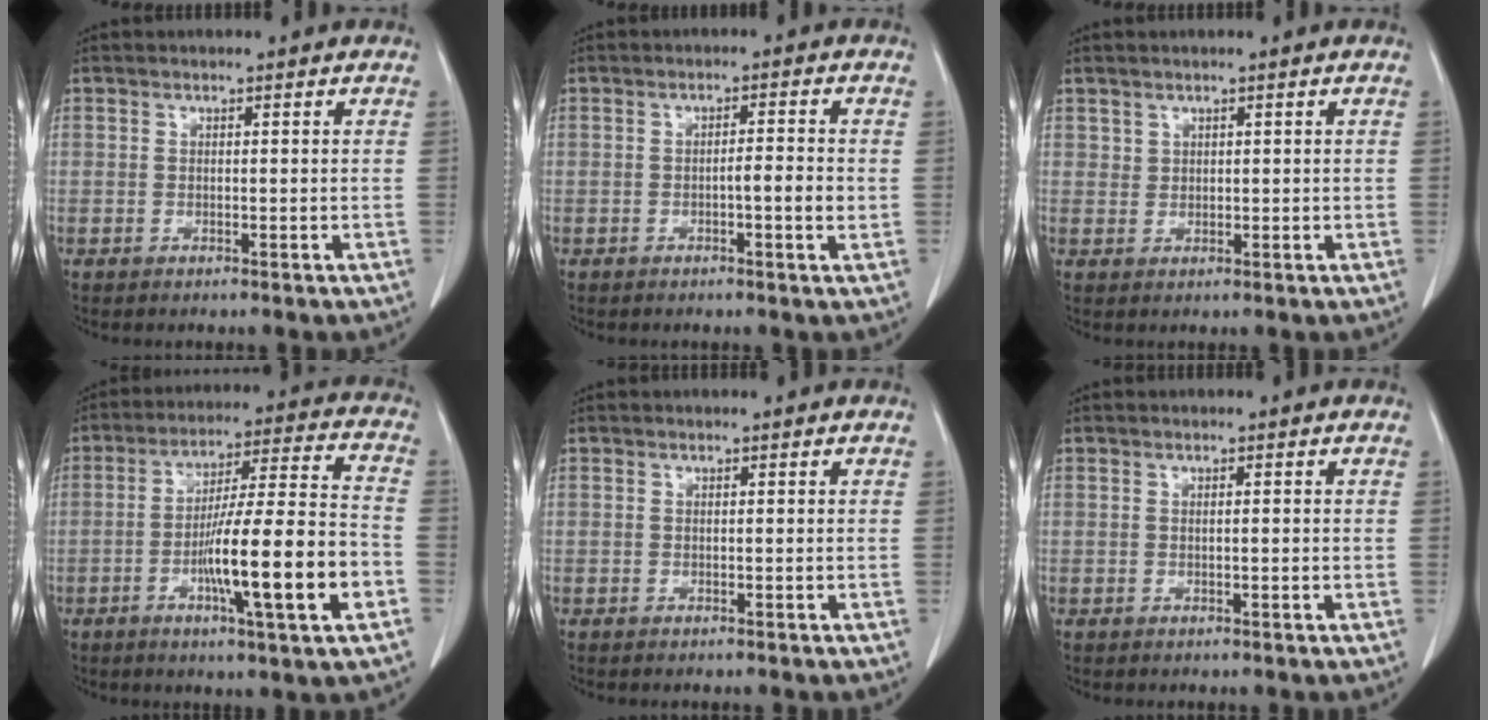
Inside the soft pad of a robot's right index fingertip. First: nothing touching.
{"total": 3.2, "force": [-0.7, 0.2, 3.1], "torque": [-0.049, 0.001, -0.010]}
{"total": 1.2, "force": [0.8, 0.9, 0.1], "torque": [0.010, 0.002, 0.014]}
{"total": 16.5, "force": [-5.2, 0.6, 15.7], "torque": [-0.260, -0.001, -0.083]}
{"total": 0.0}
{"total": 0.7, "force": [-0.1, 0.1, 0.7], "torque": [-0.015, 0.003, 0.001]}